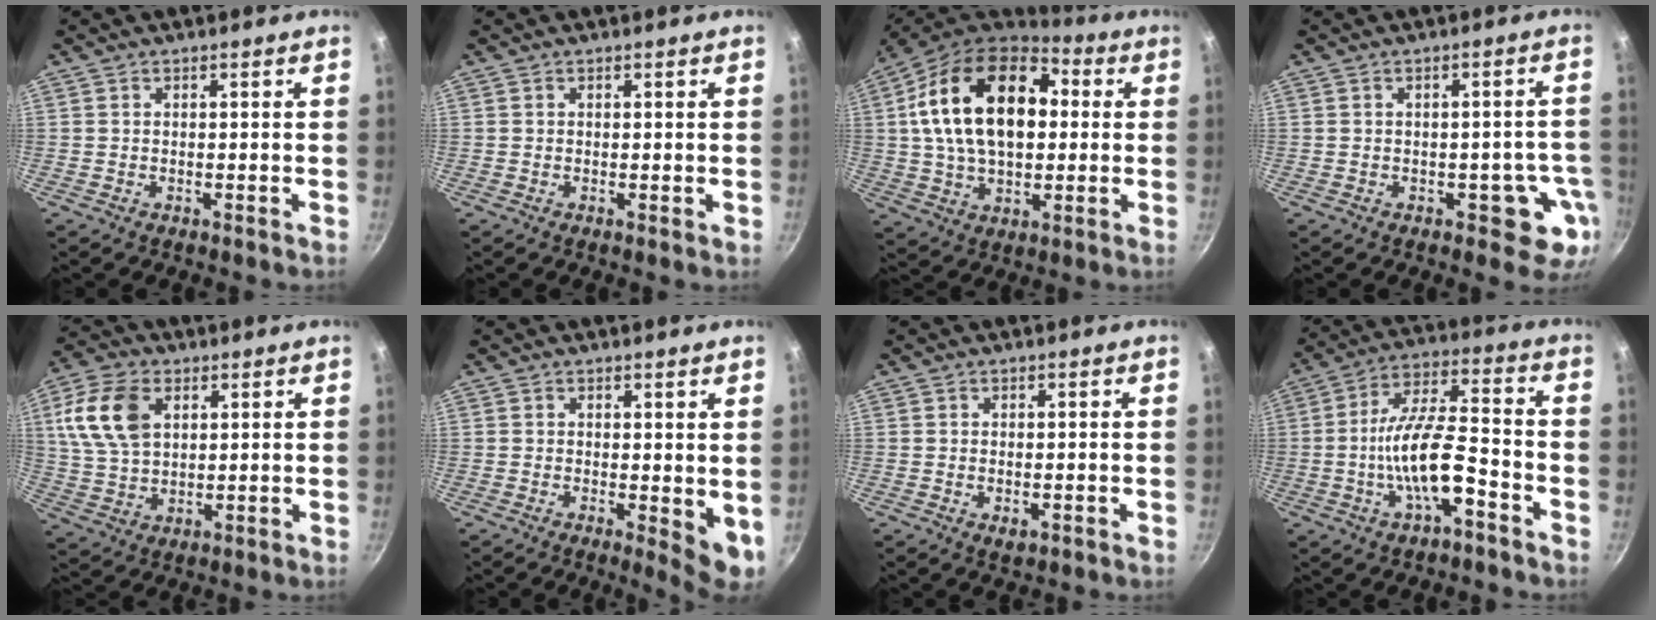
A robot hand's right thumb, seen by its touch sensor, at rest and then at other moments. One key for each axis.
{"total": 0.0}
{"total": 23.2, "fx": 3.7, "fy": 14.7, "fz": 17.5, "tx": -0.280, "ty": 0.024, "tz": 0.050}
{"total": 6.7, "fx": -2.3, "fy": 4.2, "fz": 4.7, "tx": -0.004, "ty": 0.023, "tz": -0.023}
{"total": 12.1, "fx": 4.0, "fy": 8.0, "fz": 8.1, "tx": -0.142, "ty": -0.006, "tz": 0.080}
{"total": 5.7, "fx": 0.4, "fy": 2.3, "fz": 5.2, "tx": -0.060, "ty": -0.011, "tz": 0.008}
{"total": 1.9, "fx": -0.4, "fy": 1.1, "fz": 1.5, "tx": -0.024, "ty": -0.004, "tz": -0.005}
{"total": 13.0, "fx": -5.0, "fy": 4.2, "fz": 11.2, "tx": -0.195, "ty": 0.041, "tz": -0.095}